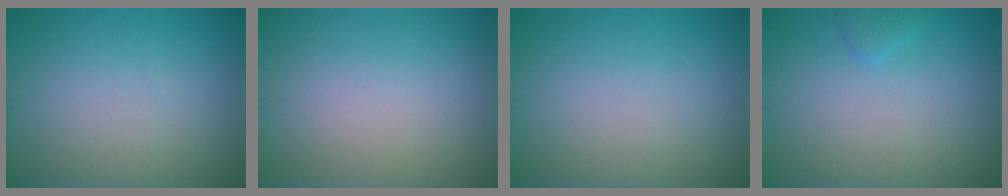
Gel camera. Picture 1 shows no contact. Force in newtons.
{"total": 0.0}
{"total": 0.0}
{"total": 1.0, "press": 1.0, "slide": 0.2}